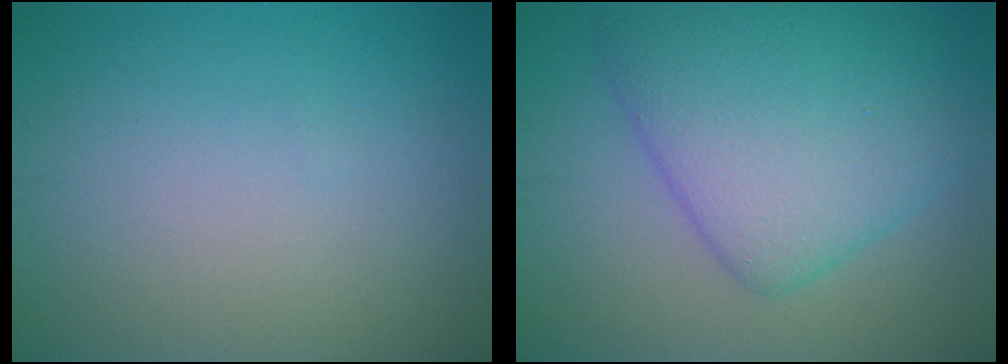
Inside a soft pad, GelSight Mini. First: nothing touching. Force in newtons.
{"total": 8.0, "press": 8.0, "slide": 0.1}